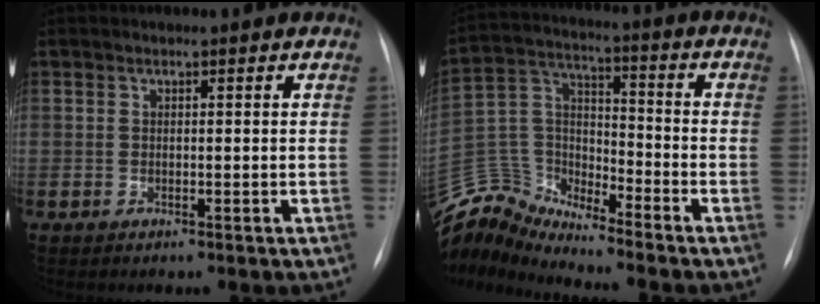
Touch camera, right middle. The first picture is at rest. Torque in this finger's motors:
{"motor_torque": [-0.33, -0.27, -0.07, -0.08]}